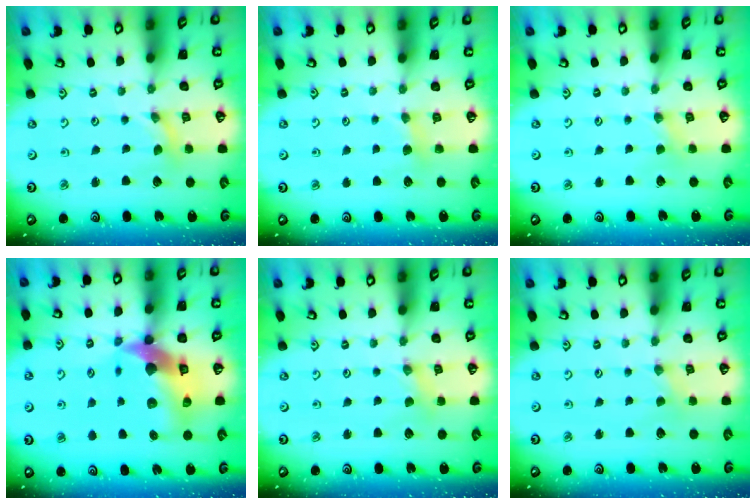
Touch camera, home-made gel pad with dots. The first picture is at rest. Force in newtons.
{"total": 5.5, "press": 5.5, "slide": 0.6}
{"total": 1.8, "press": 1.8, "slide": 0.2}
{"total": 14.7, "press": 14.5, "slide": 2.3}
{"total": 1.3, "press": 1.3, "slide": 0.3}
{"total": 0.0}